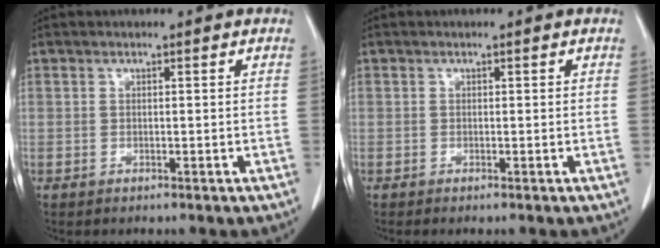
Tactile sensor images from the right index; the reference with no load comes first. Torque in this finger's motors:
{"motor_torque": [0.02, -0.07, -0.01, 0.01]}